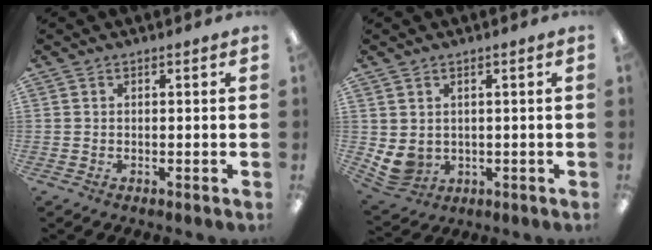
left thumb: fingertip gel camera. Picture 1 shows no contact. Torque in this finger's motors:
{"motor_torque": [0.01, 0.92, 0.38, -0.55, 0.02]}